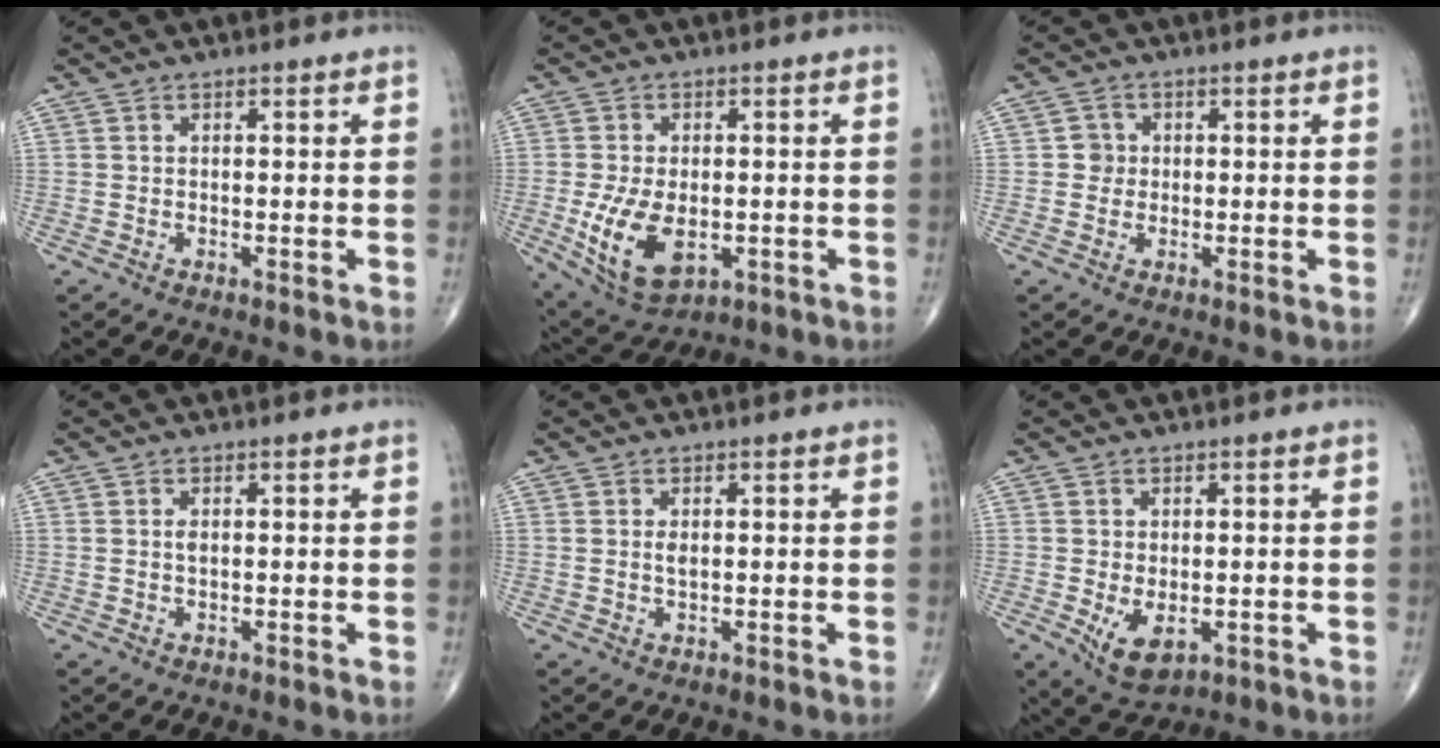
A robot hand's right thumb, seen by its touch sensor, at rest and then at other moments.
{"total": 11.4, "force": [-2.4, 6.6, 8.9], "torque": [-0.160, -0.006, -0.025]}
{"total": 2.4, "force": [0.1, 2.3, 0.6], "torque": [0.007, 0.006, -0.003]}
{"total": 1.1, "force": [0.3, 0.5, 0.9], "torque": [-0.013, -0.001, 0.006]}
{"total": 1.2, "force": [0.2, 0.5, 1.1], "torque": [-0.017, -0.002, 0.006]}
{"total": 6.0, "force": [-1.3, 3.6, 4.7], "torque": [-0.071, -0.011, -0.008]}